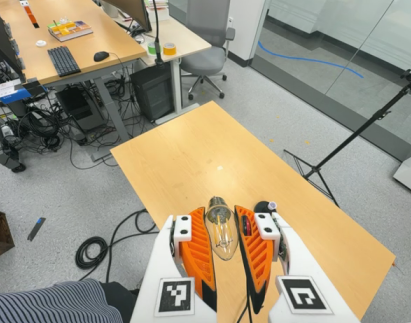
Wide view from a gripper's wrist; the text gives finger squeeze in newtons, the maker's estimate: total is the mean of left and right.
{"total": 21.3, "left": 24.3, "right": 18.4}